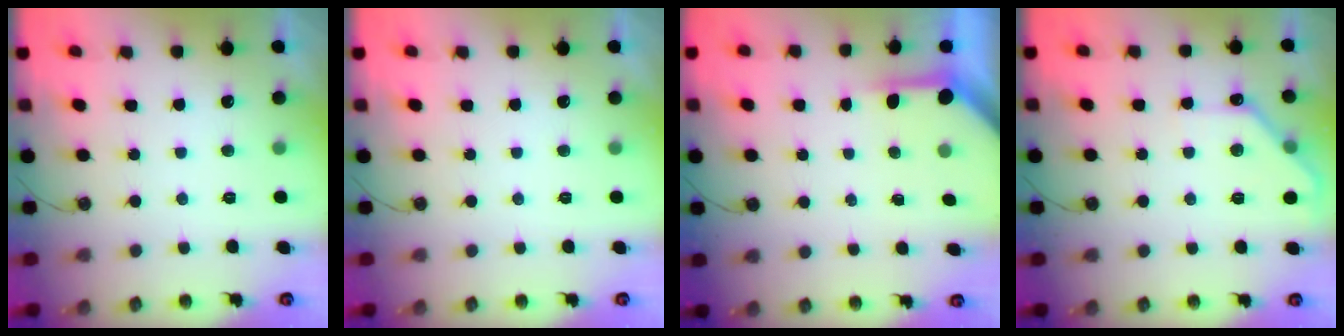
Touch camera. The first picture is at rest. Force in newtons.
{"total": 0.0}
{"total": 3.8, "press": 3.8, "slide": 0.4}
{"total": 6.5, "press": 6.4, "slide": 0.8}